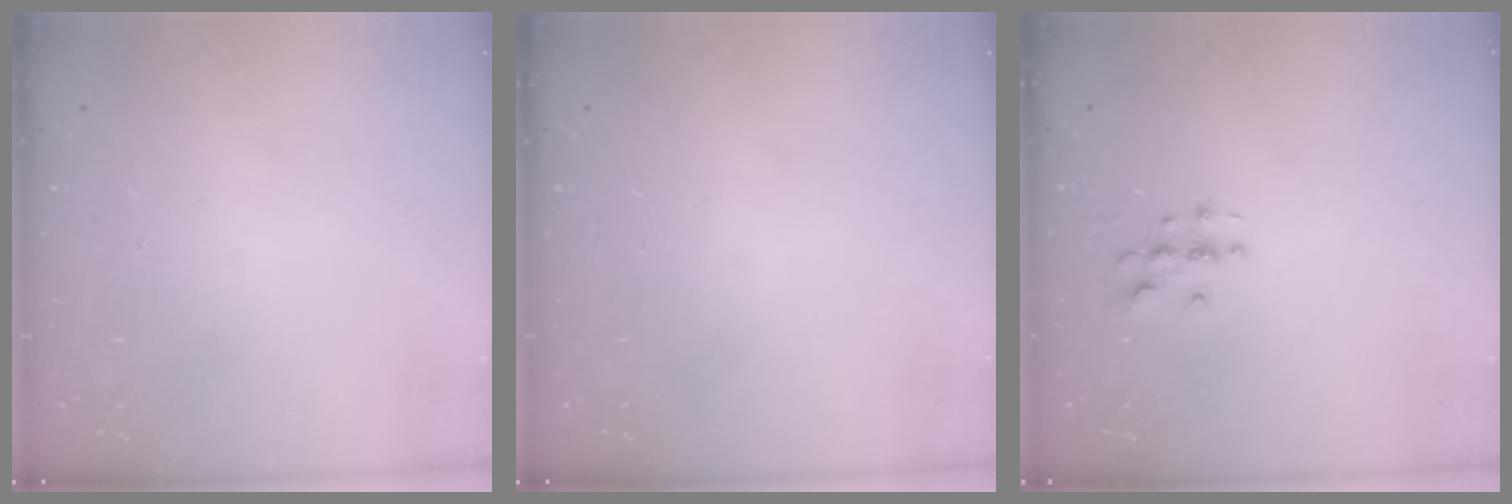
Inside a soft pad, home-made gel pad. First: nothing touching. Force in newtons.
{"total": 0.0}
{"total": 3.4, "press": 3.4, "slide": 0.2}